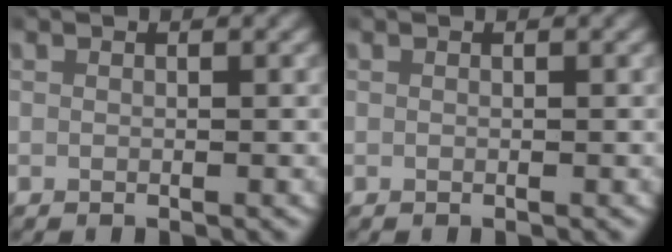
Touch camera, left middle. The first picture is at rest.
{"total": 0.0}